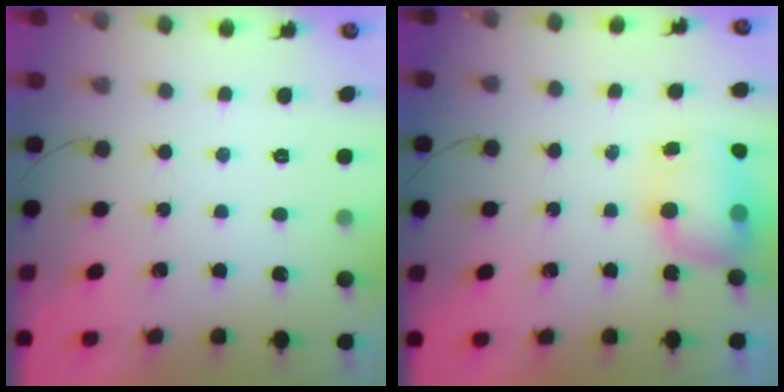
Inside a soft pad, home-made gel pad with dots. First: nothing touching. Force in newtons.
{"total": 11.9, "press": 9.3, "slide": 7.4}